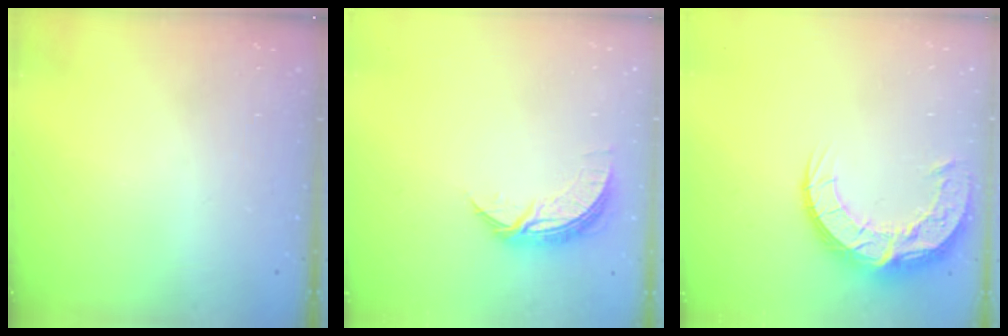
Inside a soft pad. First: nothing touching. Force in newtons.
{"total": 7.6, "press": 7.6, "slide": 0.1}
{"total": 15.1, "press": 15.1, "slide": 1.2}